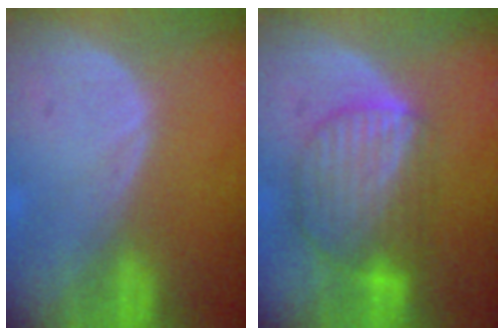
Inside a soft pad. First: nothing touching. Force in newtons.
{"total": 8.7, "press": 7.6, "slide": 4.1}